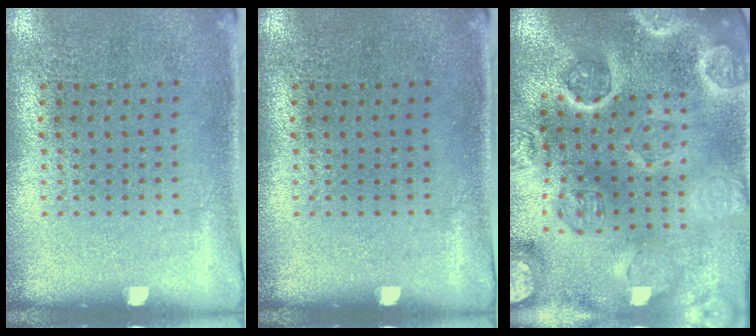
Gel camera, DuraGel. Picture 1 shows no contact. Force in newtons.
{"total": 0.0}
{"total": 5.2, "press": 4.5, "slide": 2.6}